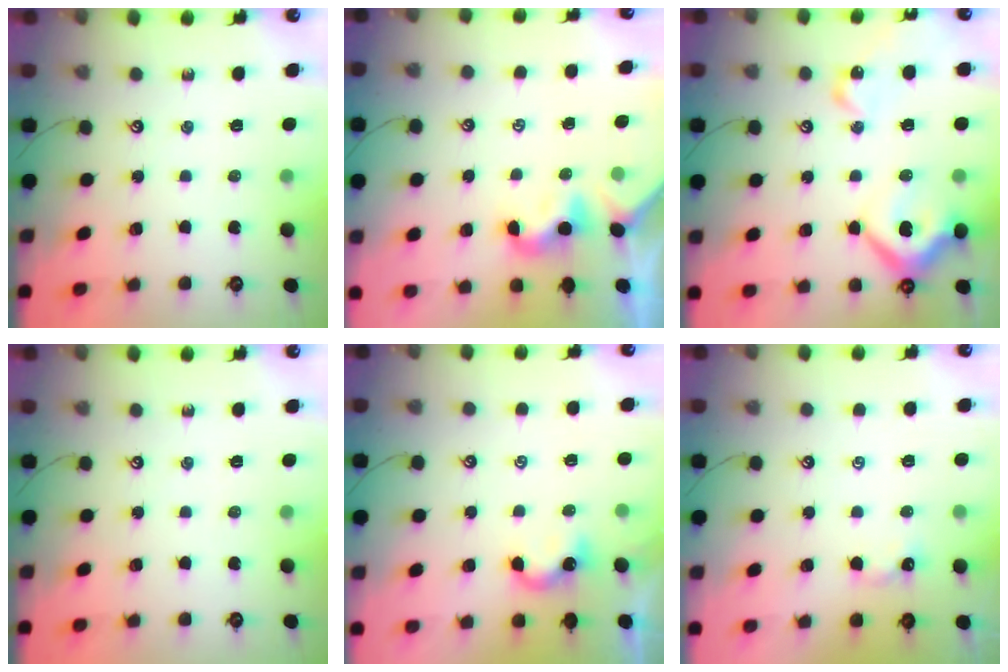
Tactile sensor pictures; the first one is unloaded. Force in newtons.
{"total": 2.0, "press": 2.0, "slide": 0.5}
{"total": 16.0, "press": 16.0, "slide": 1.6}
{"total": 0.0}
{"total": 1.8, "press": 1.8, "slide": 0.3}
{"total": 1.4, "press": 1.3, "slide": 0.3}